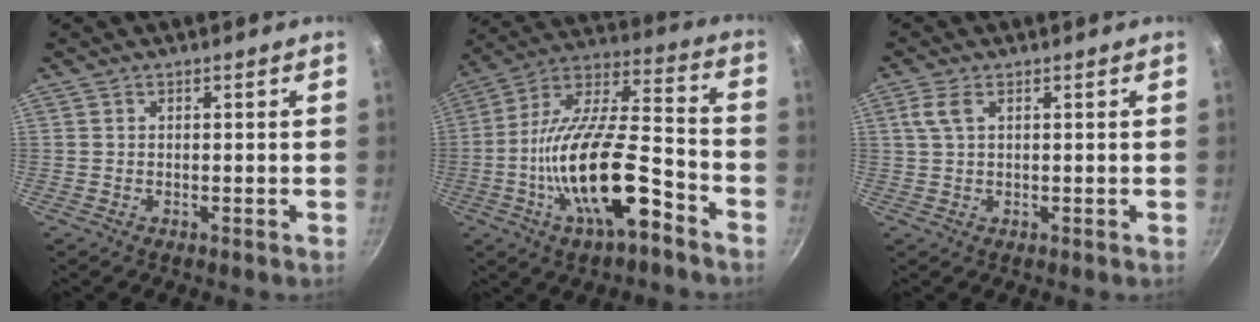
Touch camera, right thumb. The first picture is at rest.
{"total": 21.6, "force": [-8.6, 7.8, 18.2], "torque": [-0.309, 0.049, -0.162]}
{"total": 3.0, "force": [1.1, 1.4, 2.4], "torque": [-0.054, 0.006, 0.023]}